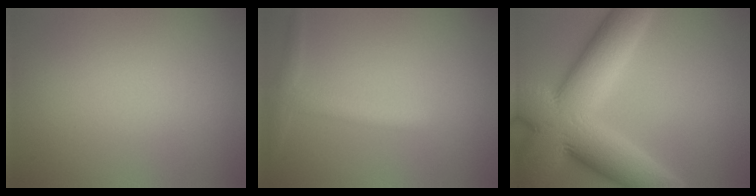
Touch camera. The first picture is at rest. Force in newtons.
{"total": 2.1, "press": 2.1, "slide": 0.2}
{"total": 14.1, "press": 14.1, "slide": 0.4}